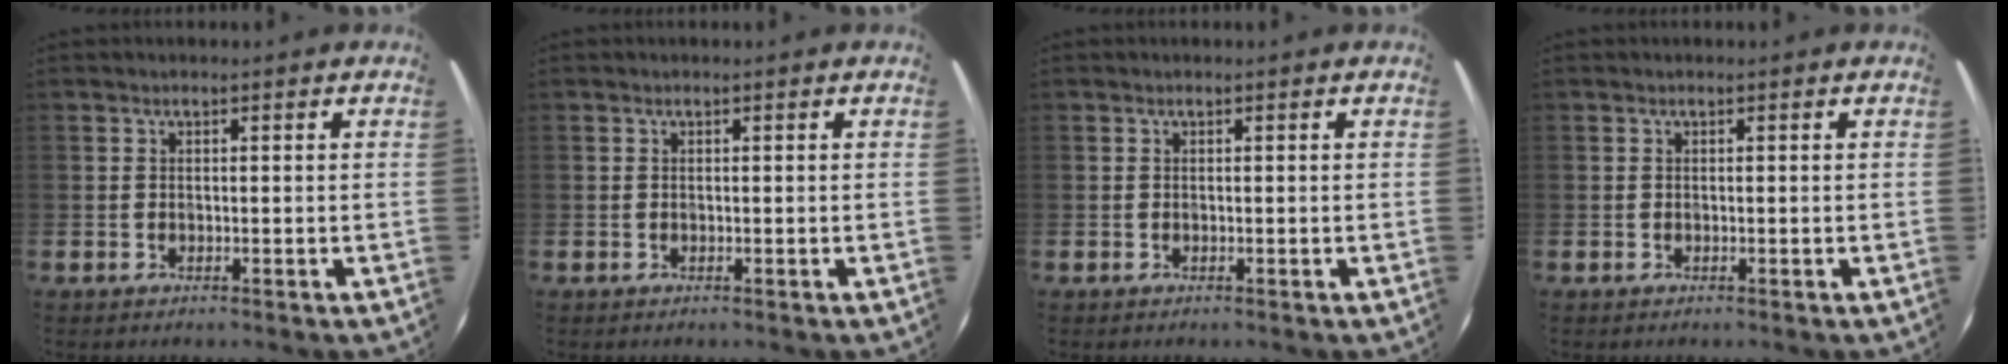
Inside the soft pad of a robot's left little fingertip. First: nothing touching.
{"total": 0.0}
{"total": 0.0}
{"total": 0.0}